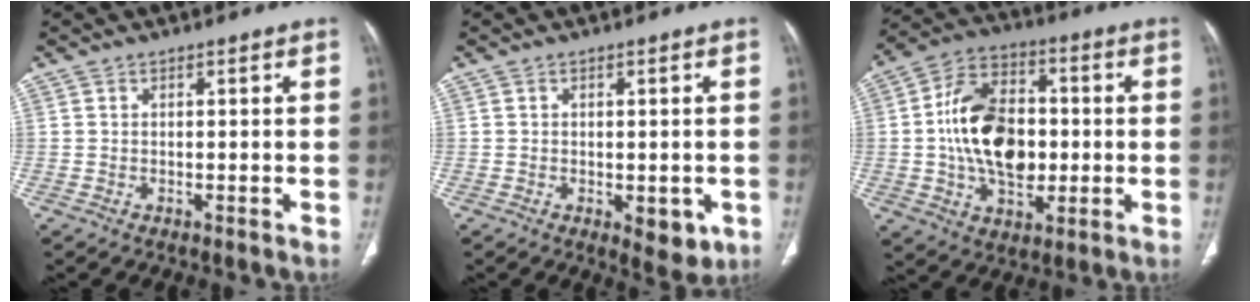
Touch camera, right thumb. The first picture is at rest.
{"total": 5.5, "force": [-1.6, 2.9, 4.4], "torque": [-0.036, -0.007, -0.012]}
{"total": 17.4, "force": [-0.4, 11.5, 13.1], "torque": [-0.204, 0.022, -0.006]}